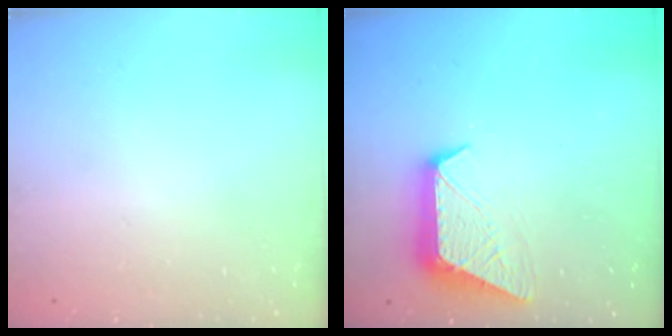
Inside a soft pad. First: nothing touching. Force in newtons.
{"total": 10.2, "press": 10.1, "slide": 0.5}